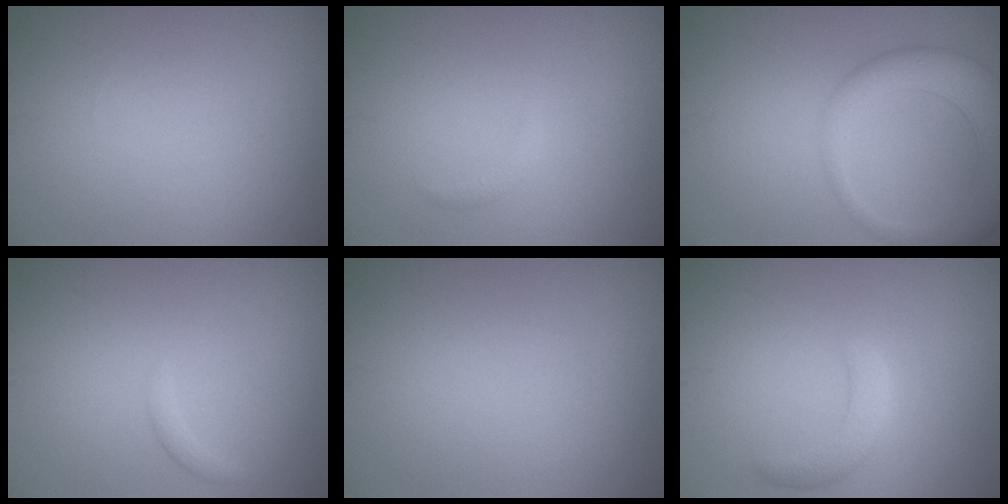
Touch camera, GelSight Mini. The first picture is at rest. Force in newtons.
{"total": 0.7, "press": 0.7, "slide": 0.1}
{"total": 5.5, "press": 5.5, "slide": 0.6}
{"total": 0.7, "press": 0.7, "slide": 0.1}
{"total": 0.0}
{"total": 2.2, "press": 2.2, "slide": 0.1}